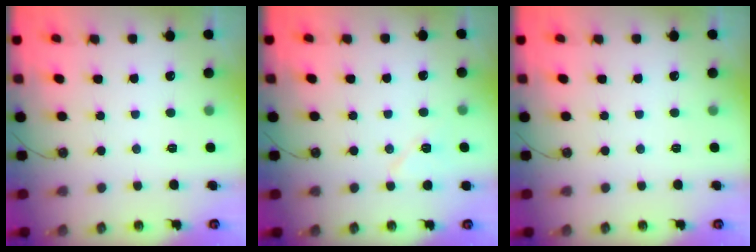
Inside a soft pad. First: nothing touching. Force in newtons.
{"total": 6.3, "press": 6.2, "slide": 0.8}
{"total": 0.0}